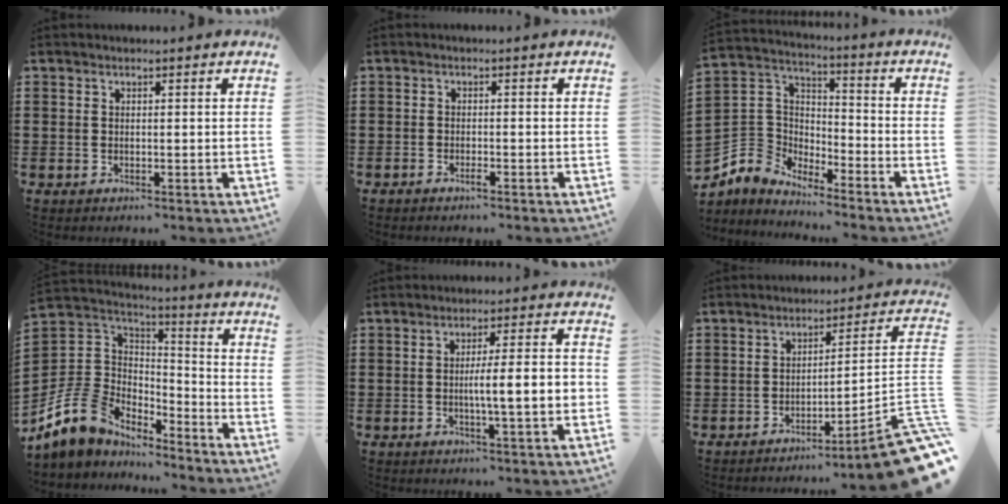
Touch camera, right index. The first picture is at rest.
{"total": 1.1, "force": [-0.9, 0.1, 0.6], "torque": [-0.013, -0.003, -0.017]}
{"total": 4.7, "force": [-2.9, 3.6, -1.0], "torque": [-0.017, -0.002, -0.066]}
{"total": 9.9, "force": [-6.4, 7.1, 2.6], "torque": [-0.102, 0.011, -0.124]}
{"total": 6.7, "force": [-1.1, 0.4, 6.6], "torque": [-0.113, -0.002, -0.023]}
{"total": 8.9, "force": [-5.6, 0.9, 6.9], "torque": [-0.091, -0.004, -0.109]}